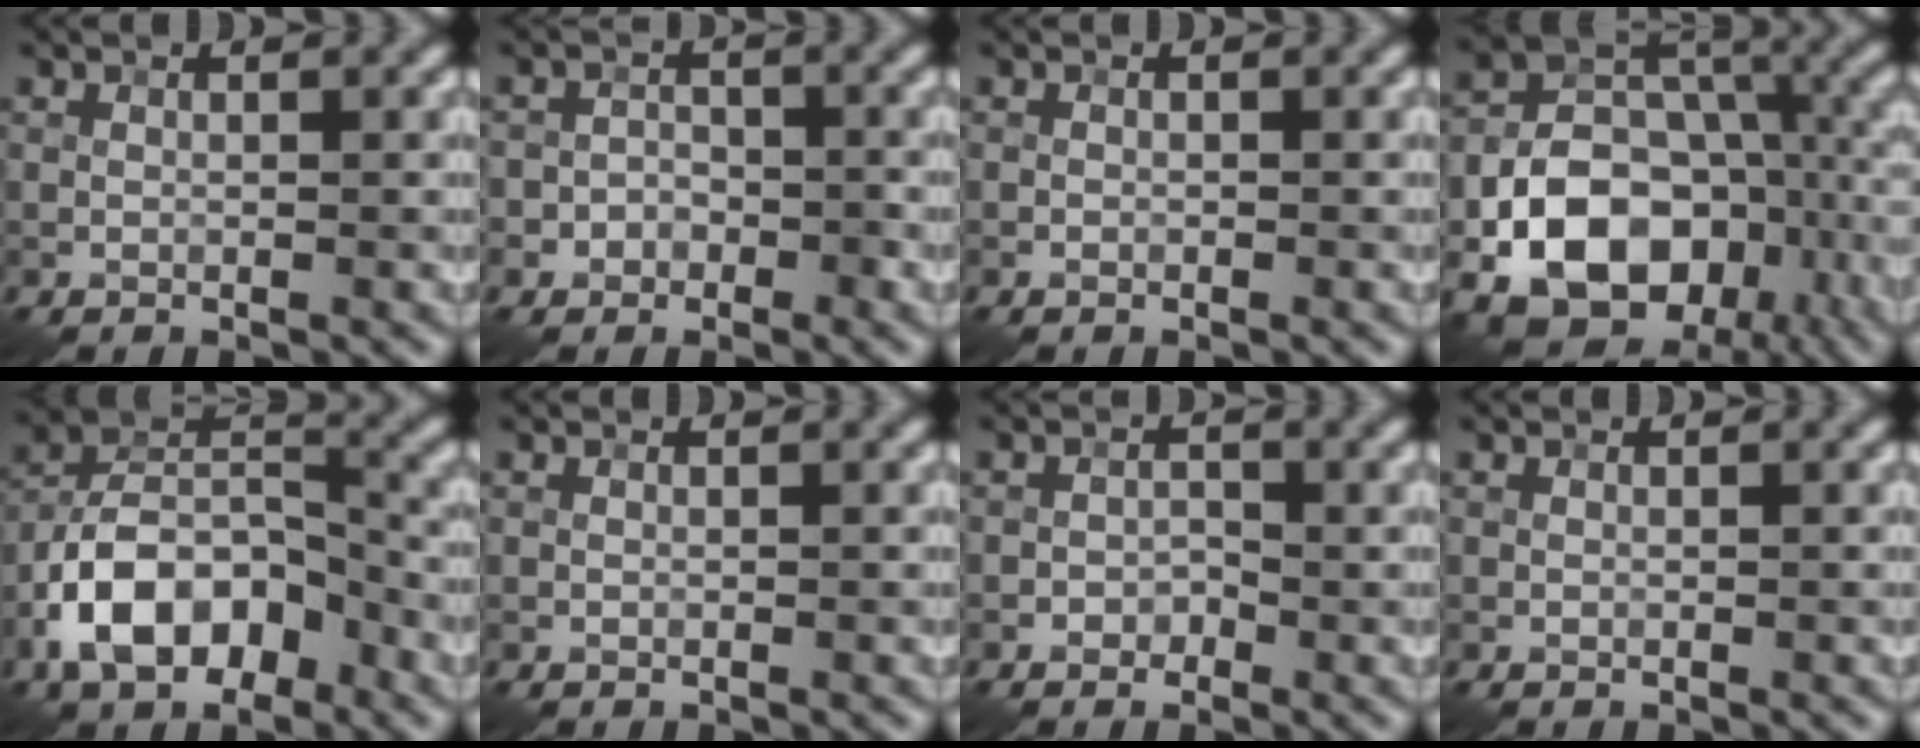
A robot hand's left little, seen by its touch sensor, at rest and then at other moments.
{"total": 2.3, "force": [-1.0, 2.0, 0.5], "torque": [0.019, 0.007, -0.032]}
{"total": 0.0}
{"total": 15.3, "force": [-5.8, 10.8, 9.2], "torque": [-0.148, -0.018, -0.095]}
{"total": 9.6, "force": [-4.8, 5.3, 6.4], "torque": [-0.116, 0.014, -0.098]}
{"total": 0.0}
{"total": 1.2, "force": [-0.7, 0.9, 0.4], "torque": [-0.004, 0.002, -0.015]}
{"total": 0.0}